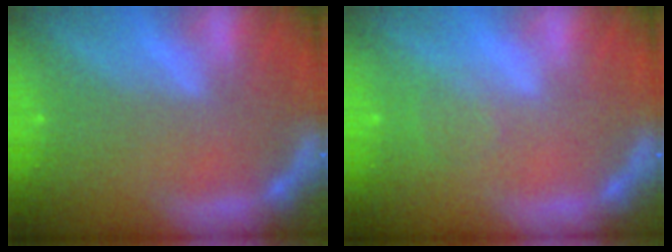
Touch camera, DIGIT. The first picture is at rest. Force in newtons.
{"total": 1.5}